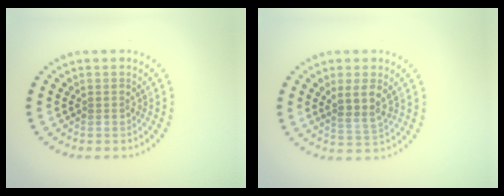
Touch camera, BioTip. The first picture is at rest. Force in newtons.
{"total": 2.6, "press": 2.2, "slide": 1.3}